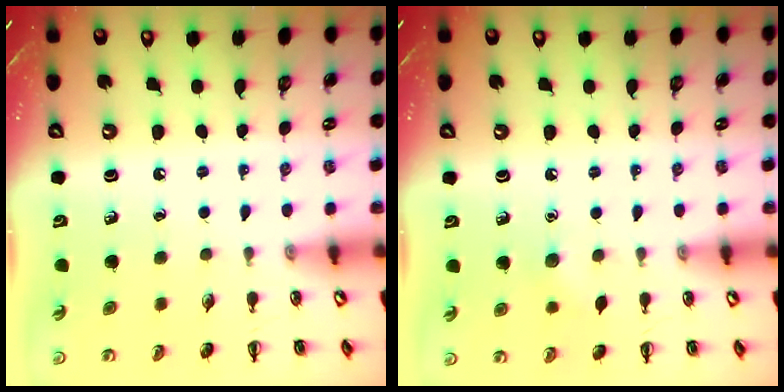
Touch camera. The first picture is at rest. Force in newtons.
{"total": 4.7, "press": 4.5, "slide": 1.2}